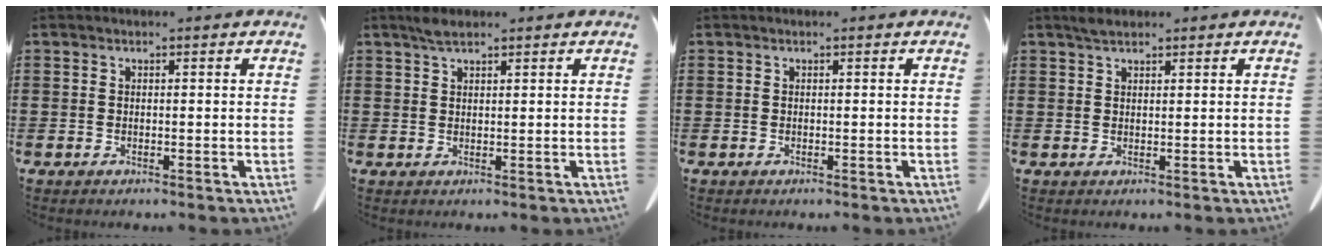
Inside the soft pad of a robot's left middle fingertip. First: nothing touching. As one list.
[{"total": 2.1, "force": [1.5, 0.6, 1.3], "torque": [-0.030, 0.003, 0.027]}, {"total": 0.0}, {"total": 1.6, "force": [1.4, 0.5, 0.7], "torque": [-0.017, 0.002, 0.025]}]